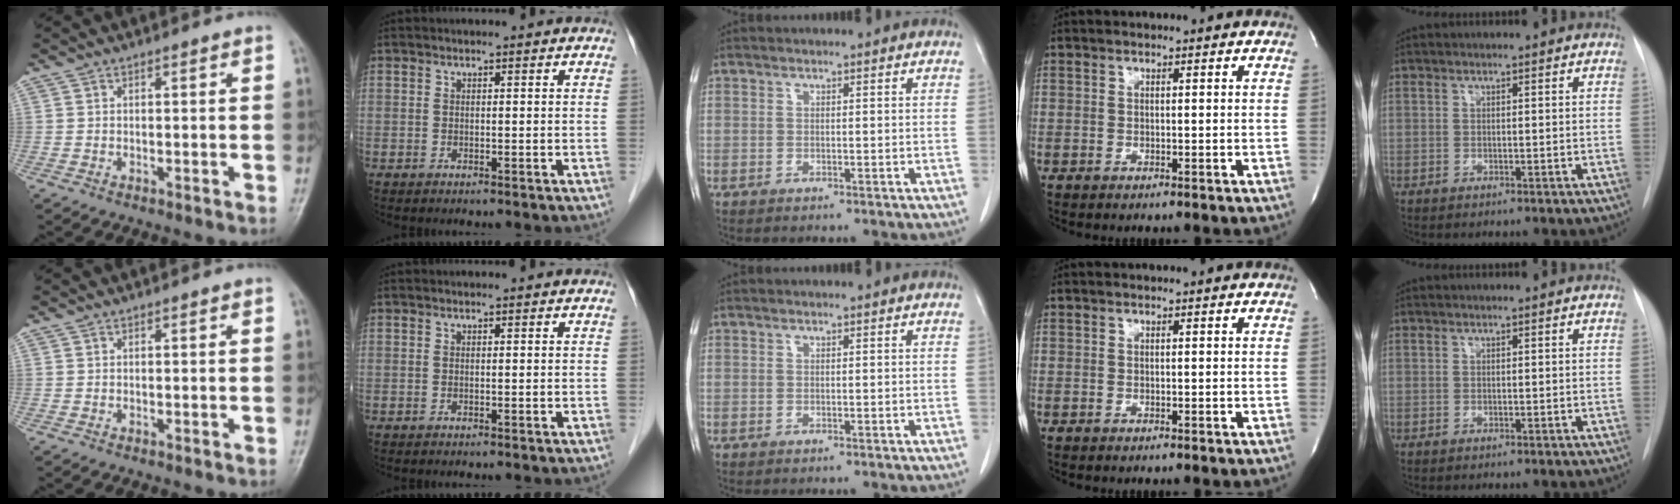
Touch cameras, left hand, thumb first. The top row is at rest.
{}